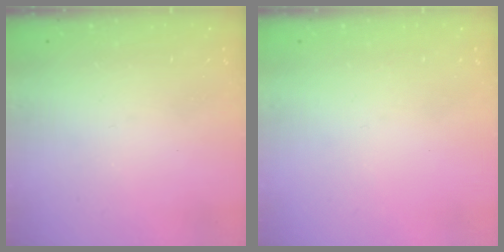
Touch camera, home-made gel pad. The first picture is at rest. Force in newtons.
{"total": 0.0}